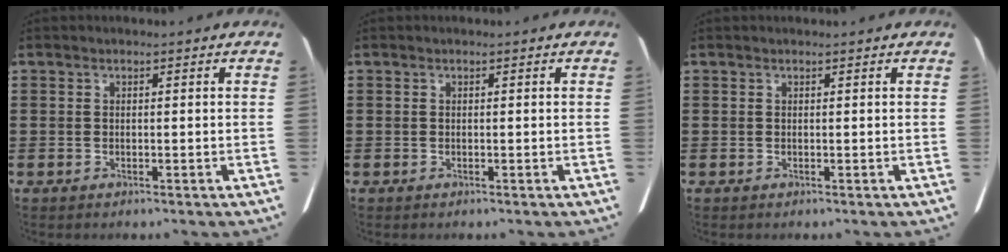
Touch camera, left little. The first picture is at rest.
{"total": 0.0}
{"total": 0.0}